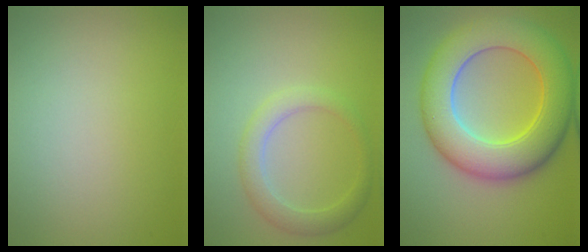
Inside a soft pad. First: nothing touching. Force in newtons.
{"total": 2.7, "press": 2.7, "slide": 0.2}
{"total": 10.2, "press": 10.2, "slide": 0.2}